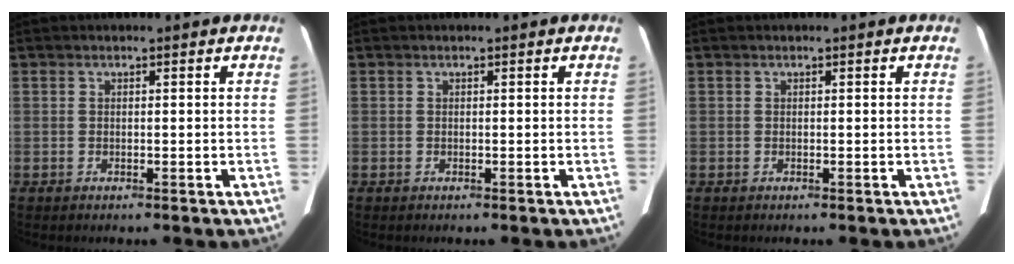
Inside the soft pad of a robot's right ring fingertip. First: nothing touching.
{"total": 0.0}
{"total": 0.0}